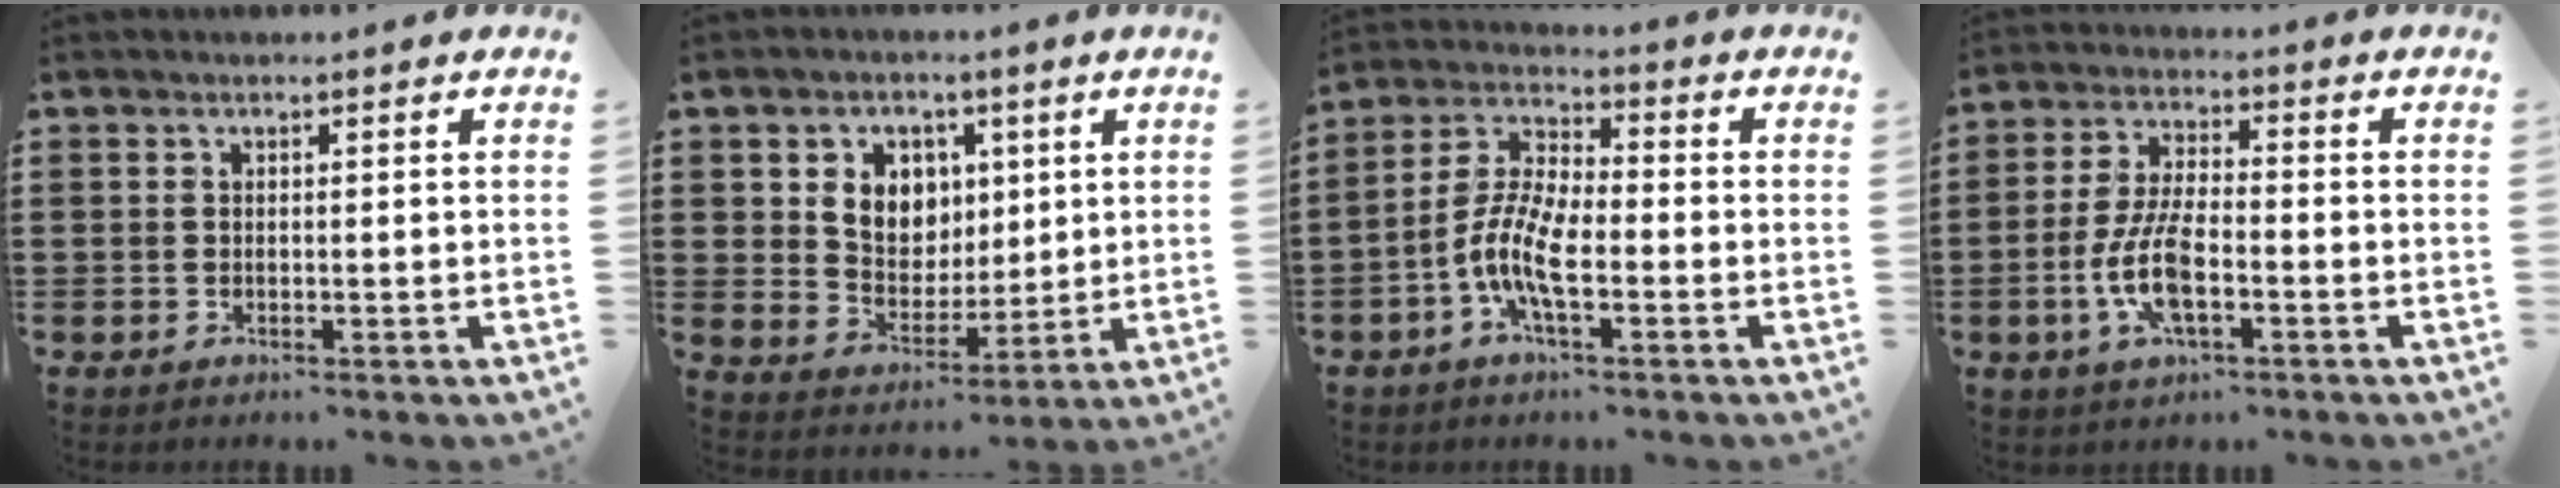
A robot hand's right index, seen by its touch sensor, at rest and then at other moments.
{"total": 6.3, "force": [2.3, 5.5, 2.0], "torque": [-0.051, 0.008, 0.039]}
{"total": 8.4, "force": [-3.0, 2.9, 7.3], "torque": [-0.177, -0.013, -0.063]}
{"total": 8.7, "force": [-2.6, 3.1, 7.7], "torque": [-0.175, -0.013, -0.052]}